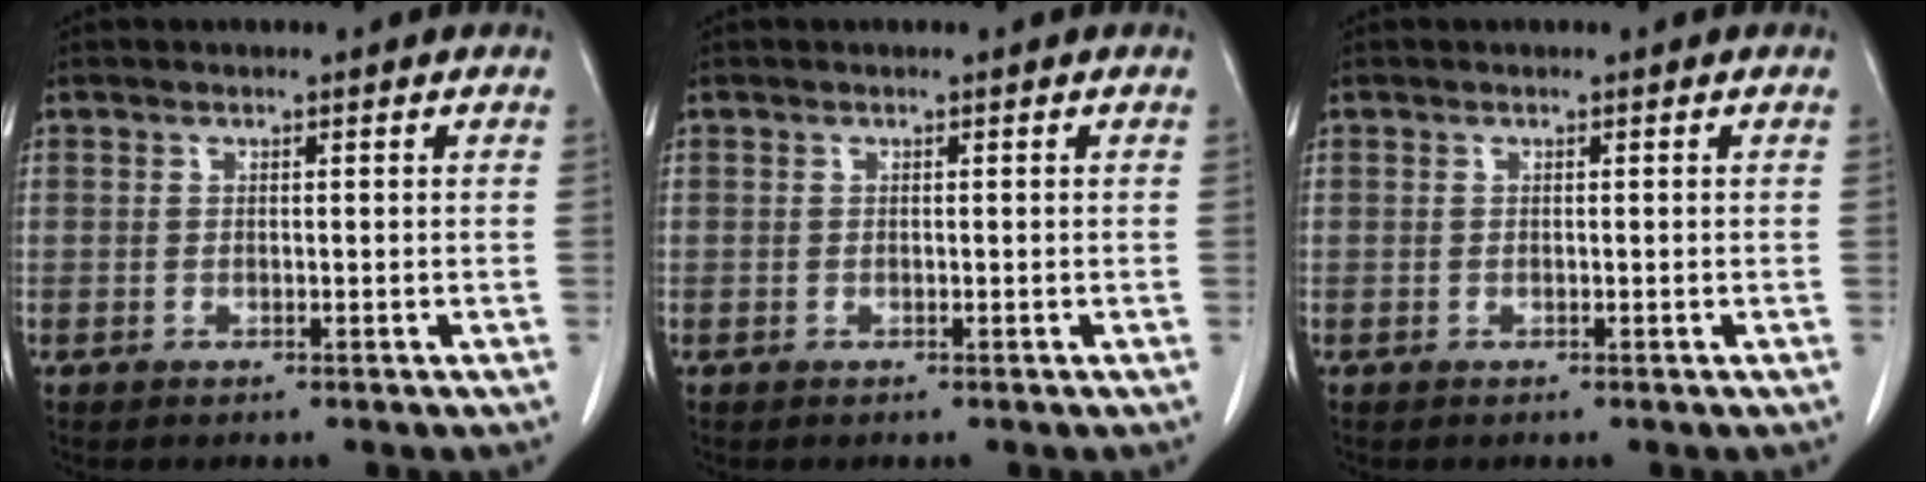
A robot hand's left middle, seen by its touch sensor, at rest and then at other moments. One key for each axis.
{"total": 0.0}
{"total": 0.0}